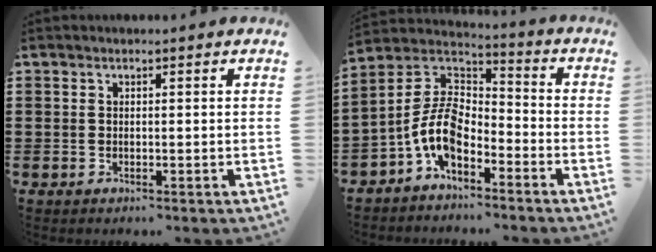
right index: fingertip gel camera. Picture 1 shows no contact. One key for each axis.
{"total": 9.1, "fx": -4.3, "fy": 4.6, "fz": 6.5, "tx": -0.167, "ty": -0.012, "tz": -0.095}